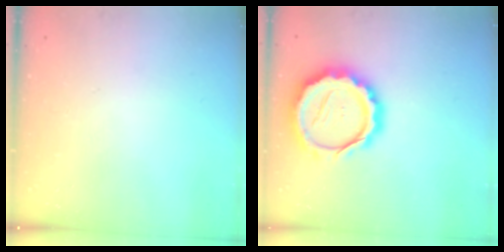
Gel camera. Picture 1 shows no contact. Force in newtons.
{"total": 18.0, "press": 17.7, "slide": 3.4}